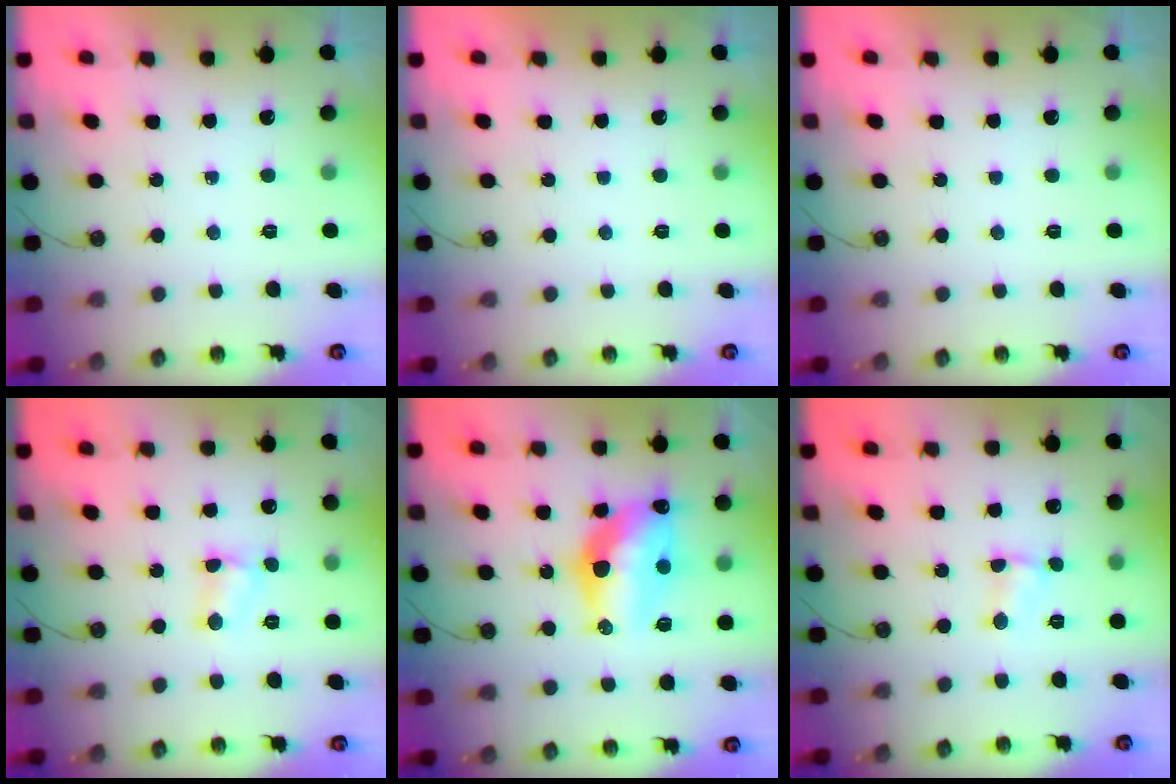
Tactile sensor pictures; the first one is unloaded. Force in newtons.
{"total": 0.0}
{"total": 0.0}
{"total": 4.5, "press": 4.4, "slide": 0.6}
{"total": 14.5, "press": 14.4, "slide": 1.1}
{"total": 2.8, "press": 2.8, "slide": 0.4}